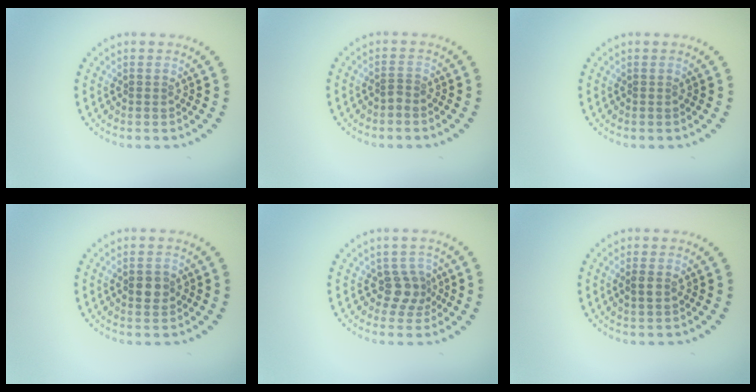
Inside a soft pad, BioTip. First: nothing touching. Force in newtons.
{"total": 0.7, "press": 0.4, "slide": 0.6}
{"total": 0.0}
{"total": 1.9, "press": 1.9, "slide": 0.1}
{"total": 2.5, "press": 1.9, "slide": 1.6}
{"total": 1.2, "press": 1.2, "slide": 0.2}